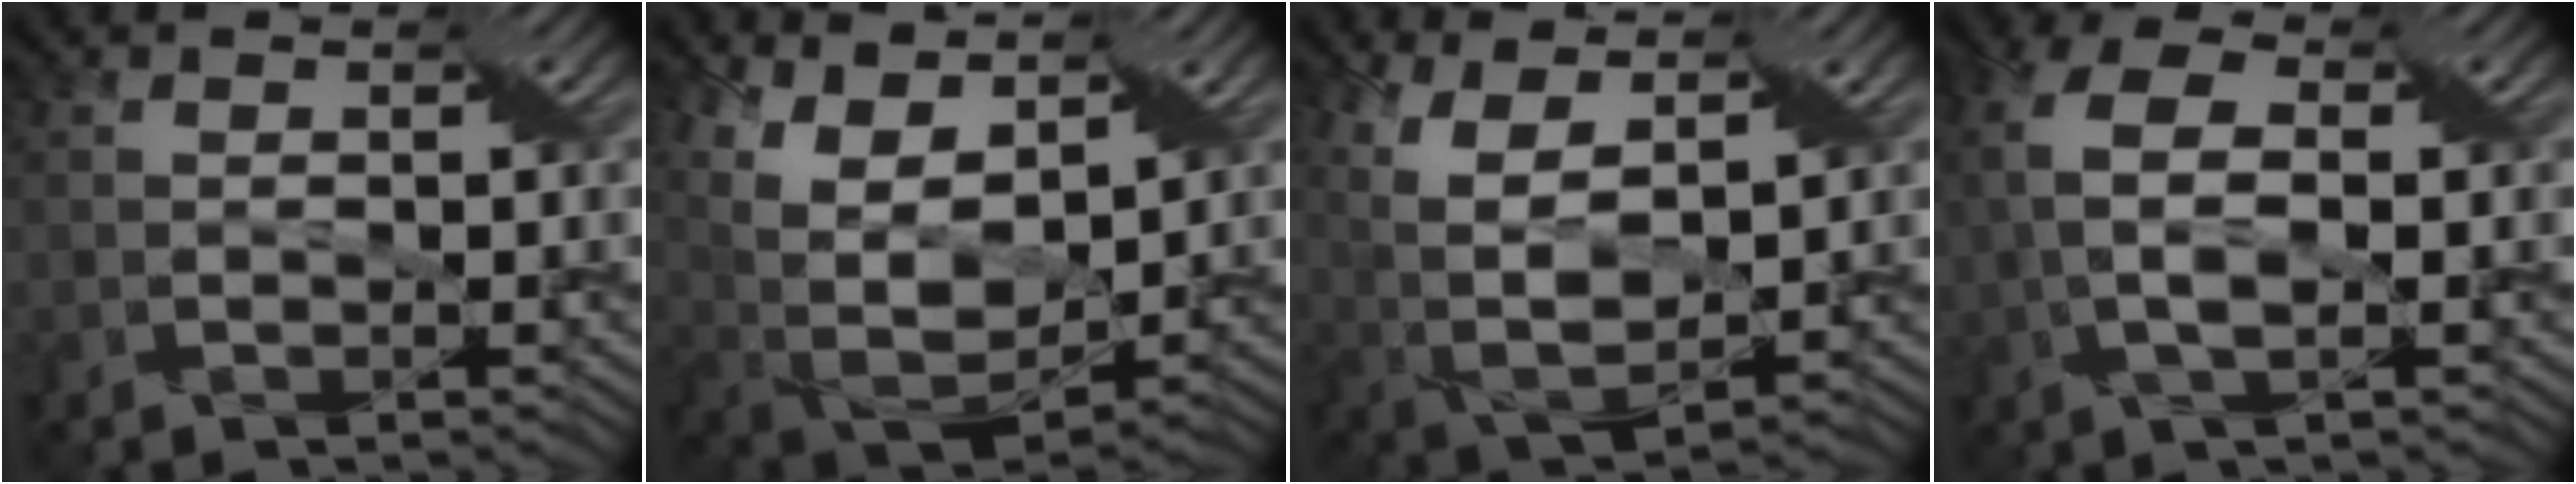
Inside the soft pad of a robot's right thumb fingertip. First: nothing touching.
{"total": 13.8, "force": [7.3, 7.0, 9.4], "torque": [-0.246, 0.035, 0.143]}
{"total": 10.8, "force": [4.5, 4.9, 8.5], "torque": [-0.214, 0.006, 0.090]}
{"total": 6.5, "force": [0.4, 3.0, 5.8], "torque": [-0.143, 0.016, 0.000]}